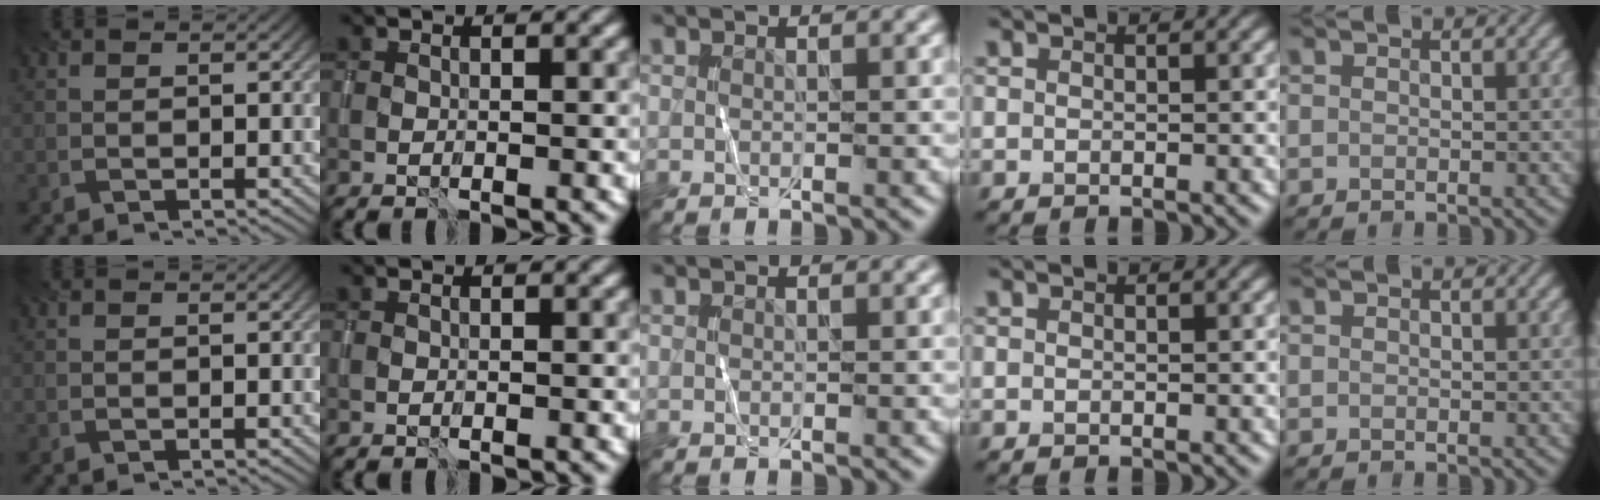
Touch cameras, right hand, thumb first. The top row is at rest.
{}